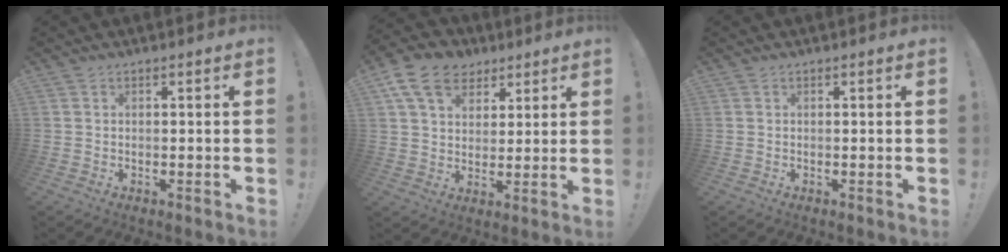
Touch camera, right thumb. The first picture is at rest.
{"total": 14.3, "force": [7.1, 10.4, 6.8], "torque": [-0.106, -0.029, 0.139]}
{"total": 0.0}